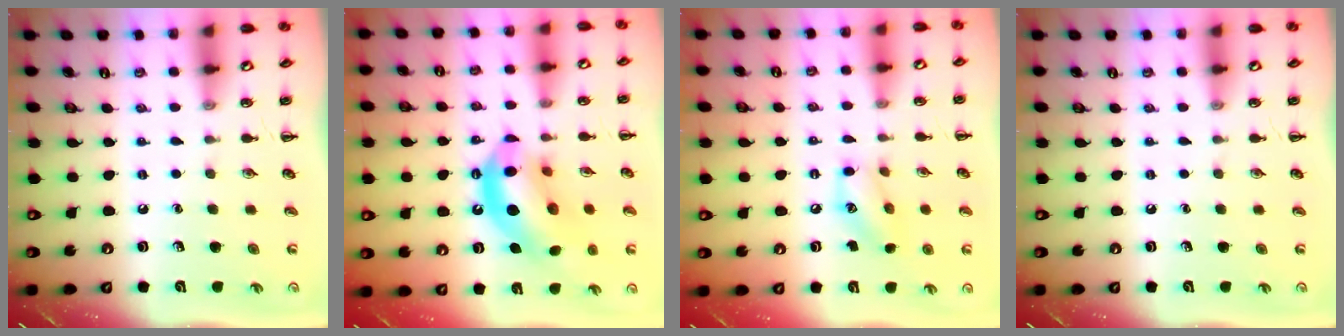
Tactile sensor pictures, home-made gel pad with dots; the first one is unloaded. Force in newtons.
{"total": 16.0, "press": 15.3, "slide": 4.6}
{"total": 10.0, "press": 9.9, "slide": 1.1}
{"total": 0.0}